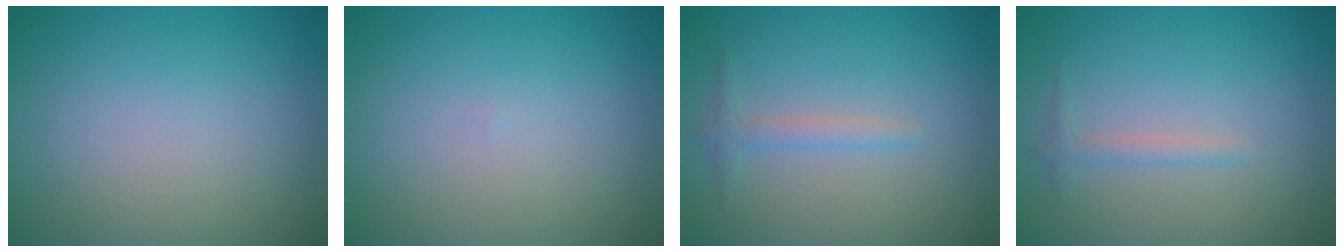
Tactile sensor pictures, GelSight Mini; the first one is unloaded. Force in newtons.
{"total": 0.0}
{"total": 1.4, "press": 1.4, "slide": 0.0}
{"total": 1.1, "press": 1.1, "slide": 0.1}